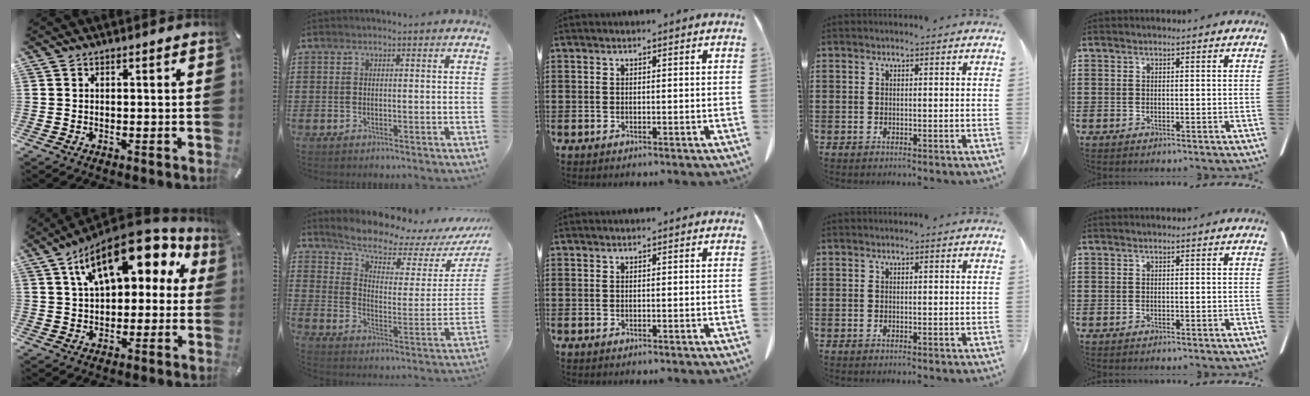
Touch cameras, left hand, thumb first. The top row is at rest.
{"thumb": {"total": 17.6, "force": [8.7, 9.1, 12.3], "torque": [-0.207, -0.039, 0.147]}, "index": {"total": 6.6, "force": [5.9, 1.6, 2.6], "torque": [-0.075, -0.045, 0.098]}}